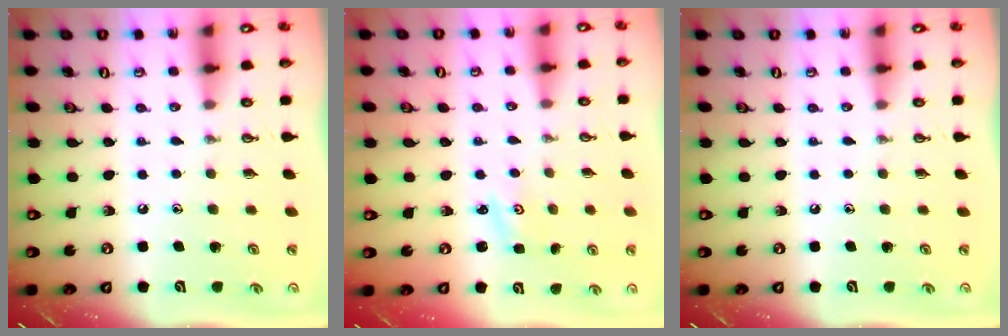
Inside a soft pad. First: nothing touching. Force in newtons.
{"total": 1.4, "press": 1.4, "slide": 0.3}
{"total": 0.0}